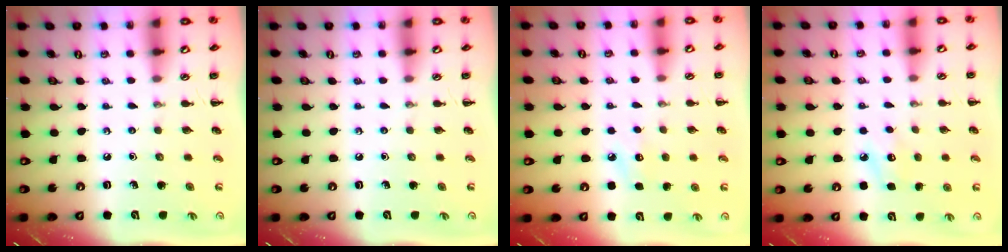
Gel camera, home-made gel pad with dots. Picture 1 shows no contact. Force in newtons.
{"total": 0.0}
{"total": 7.5, "press": 7.2, "slide": 2.1}
{"total": 8.2, "press": 8.0, "slide": 1.9}